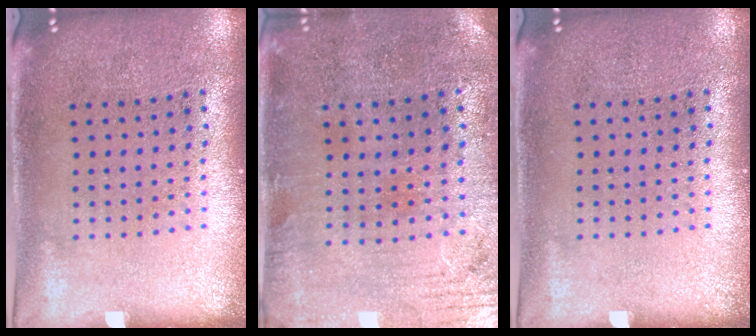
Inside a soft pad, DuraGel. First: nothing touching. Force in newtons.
{"total": 0.6, "press": 0.4, "slide": 0.5}
{"total": 0.0}